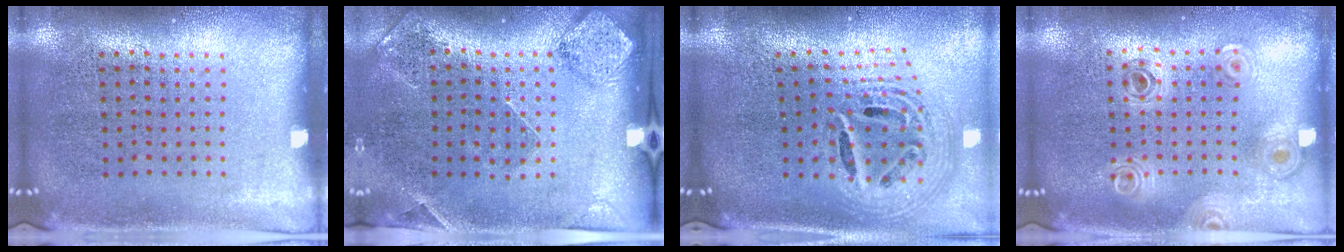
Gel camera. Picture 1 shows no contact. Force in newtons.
{"total": 1.5, "press": 1.3, "slide": 0.8}
{"total": 2.6, "press": 1.8, "slide": 1.8}
{"total": 0.9, "press": 0.9, "slide": 0.1}